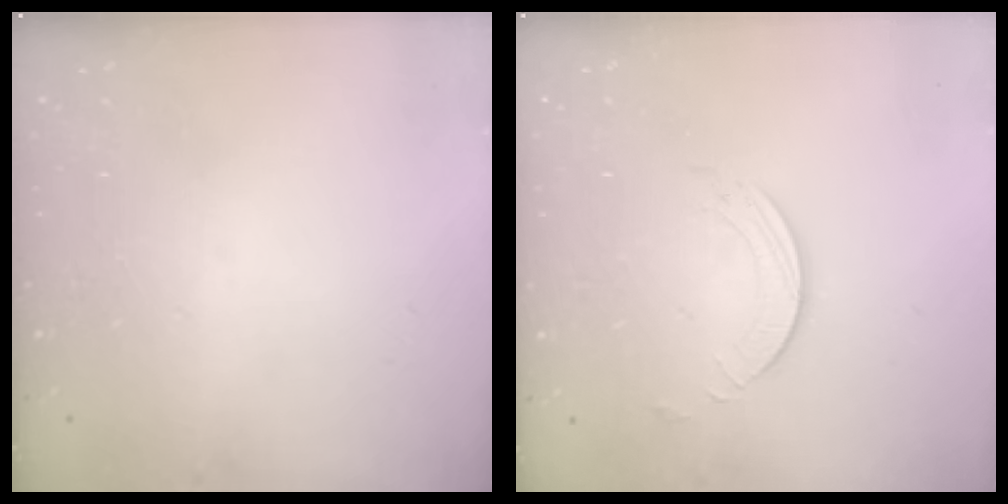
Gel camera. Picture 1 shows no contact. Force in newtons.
{"total": 1.7, "press": 1.7, "slide": 0.2}